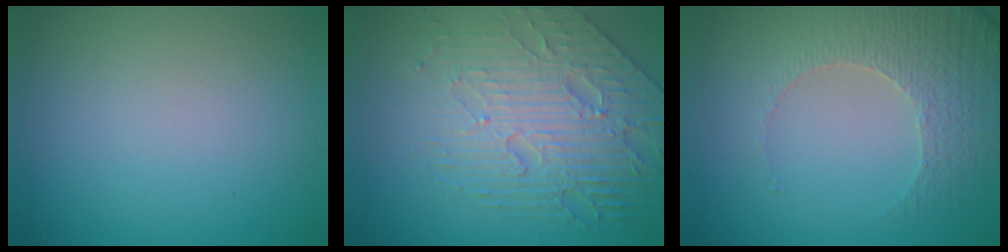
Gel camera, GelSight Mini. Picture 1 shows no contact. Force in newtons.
{"total": 6.6, "press": 5.2, "slide": 4.0}
{"total": 3.8, "press": 3.6, "slide": 1.2}